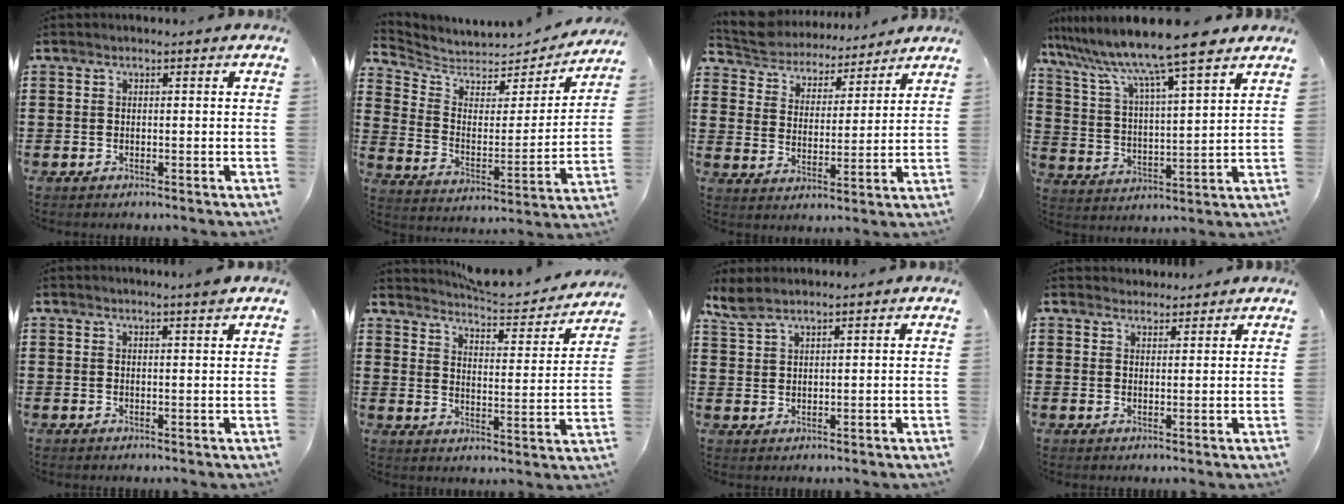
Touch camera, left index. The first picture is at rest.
{"total": 4.9, "force": [4.6, 1.8, 0.6], "torque": [-0.045, -0.039, 0.076]}
{"total": 5.5, "force": [5.5, 0.6, 0.0], "torque": [-0.034, -0.042, 0.093]}
{"total": 10.3, "force": [8.7, -0.3, 5.4], "torque": [-0.138, -0.050, 0.143]}
{"total": 1.7, "force": [1.4, -0.3, 0.9], "torque": [-0.019, -0.003, 0.027]}
{"total": 4.8, "force": [4.7, 0.2, 0.8], "torque": [-0.027, -0.043, 0.074]}
{"total": 2.9, "force": [2.5, 0.6, 1.3], "torque": [-0.034, -0.001, 0.047]}
{"total": 2.1, "force": [2.1, 0.6, -0.1], "torque": [-0.004, 0.002, 0.040]}